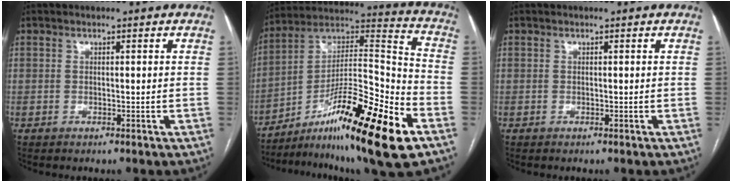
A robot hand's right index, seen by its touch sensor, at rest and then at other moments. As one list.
[{"total": 22.4, "force": [-12.4, 1.4, 18.6], "torque": [-0.301, -0.003, -0.202]}, {"total": 0.0}]